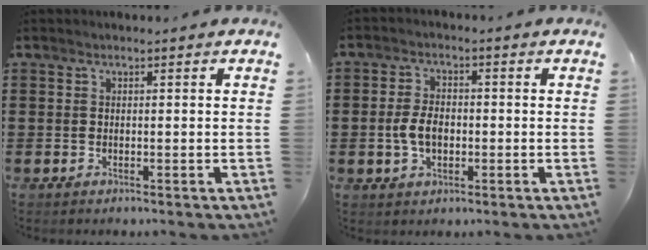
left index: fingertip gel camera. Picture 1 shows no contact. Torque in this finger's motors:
{"motor_torque": [0.29, 0.19, 0.21, 0.08]}